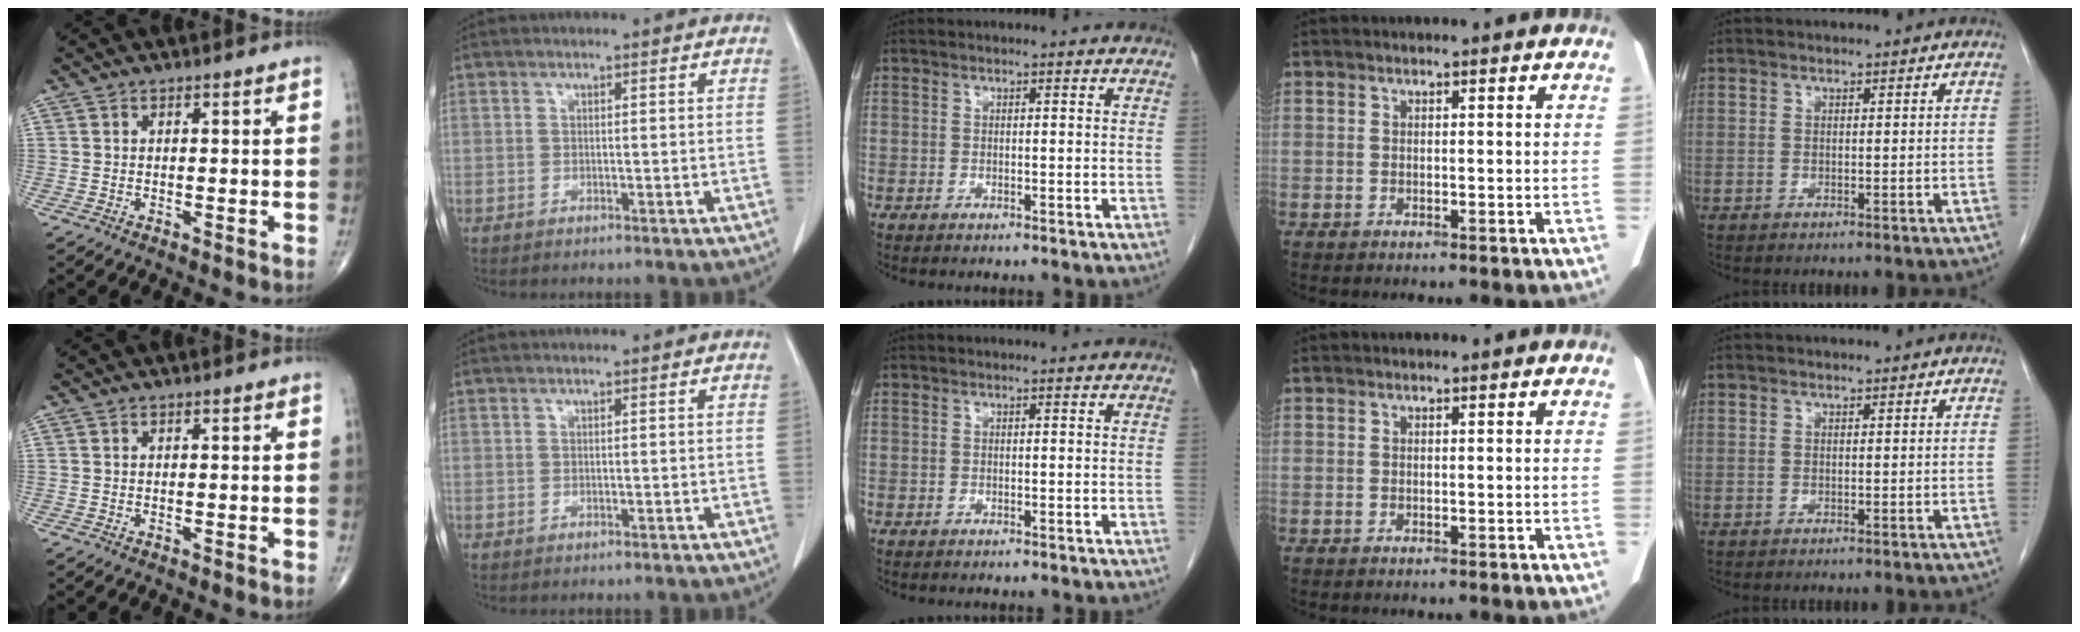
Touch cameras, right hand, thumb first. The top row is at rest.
{}